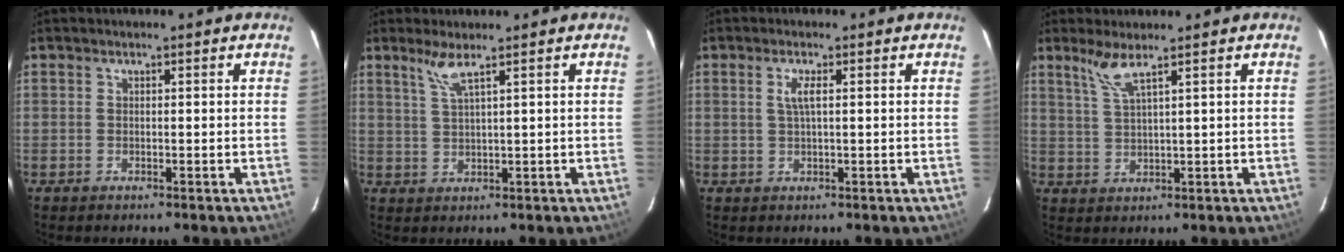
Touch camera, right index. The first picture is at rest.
{"total": 3.3, "force": [2.2, -0.4, 2.4], "torque": [-0.052, -0.005, 0.048]}
{"total": 2.3, "force": [0.6, 0.2, 2.2], "torque": [-0.042, 0.004, 0.013]}
{"total": 3.8, "force": [2.5, -0.7, 2.7], "torque": [-0.058, -0.006, 0.055]}